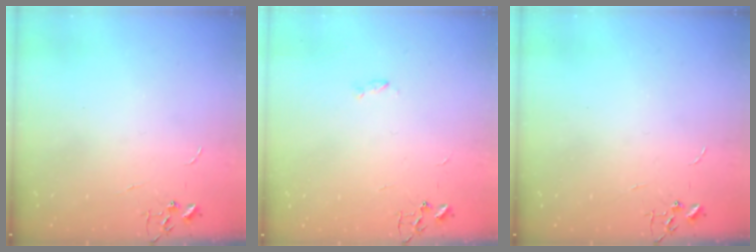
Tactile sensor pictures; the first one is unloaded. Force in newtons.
{"total": 1.8, "press": 1.7, "slide": 0.4}
{"total": 0.0}